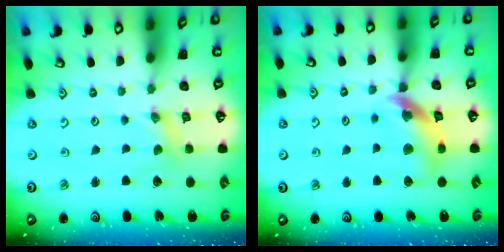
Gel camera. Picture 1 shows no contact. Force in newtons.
{"total": 13.8, "press": 13.7, "slide": 1.7}